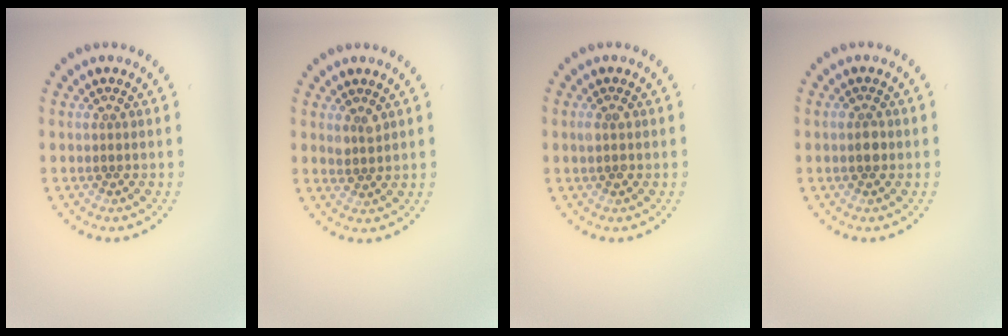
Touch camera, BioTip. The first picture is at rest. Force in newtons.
{"total": 1.2, "press": 1.1, "slide": 0.5}
{"total": 1.1, "press": 1.1, "slide": 0.0}
{"total": 1.3, "press": 1.3, "slide": 0.3}